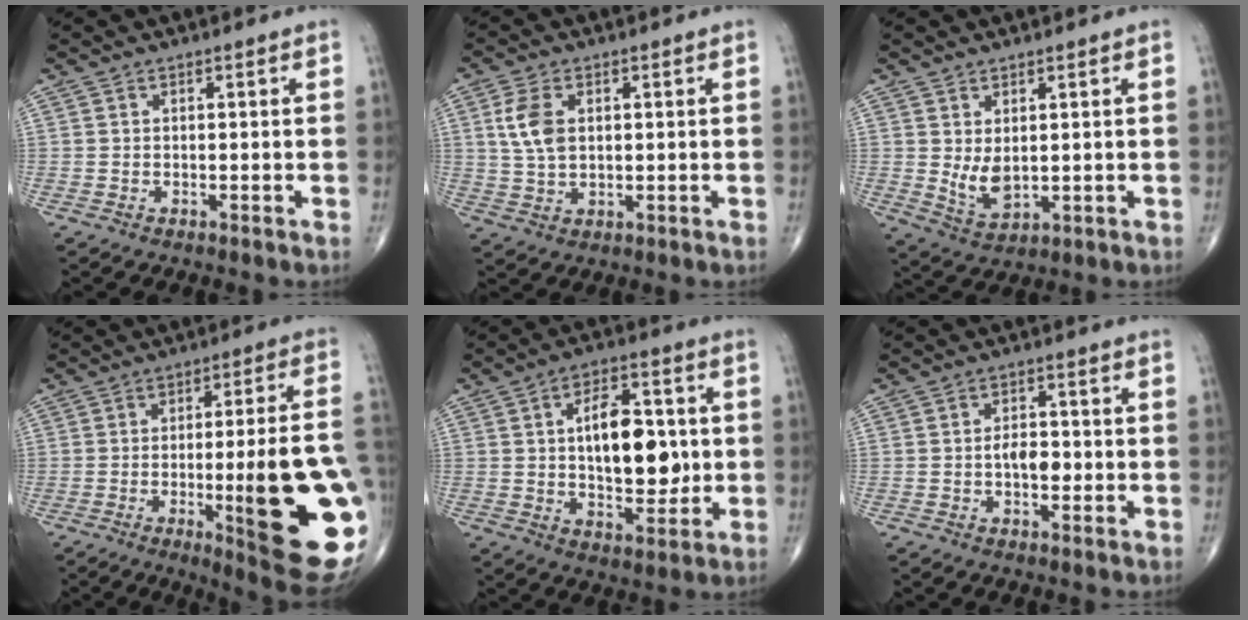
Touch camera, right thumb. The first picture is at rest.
{"total": 6.8, "force": [1.6, 4.1, 5.1], "torque": [-0.102, 0.000, 0.033]}
{"total": 4.9, "force": [0.8, 2.7, 4.0], "torque": [-0.066, -0.015, 0.028]}
{"total": 23.7, "force": [-4.9, 4.2, 22.8], "torque": [-0.258, -0.003, -0.056]}
{"total": 14.5, "force": [1.1, 7.7, 12.2], "torque": [-0.150, 0.004, 0.018]}
{"total": 4.6, "force": [-0.5, 2.6, 3.8], "torque": [-0.049, 0.007, -0.011]}